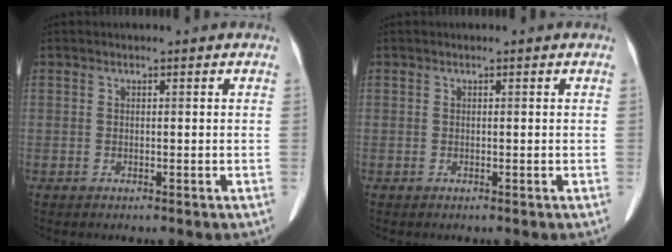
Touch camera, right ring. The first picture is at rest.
{"total": 0.0}